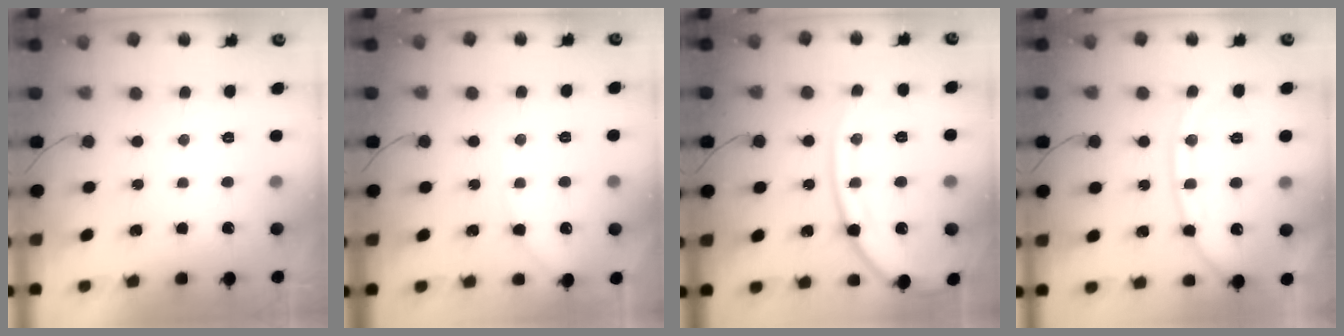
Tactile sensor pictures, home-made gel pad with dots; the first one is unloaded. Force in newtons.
{"total": 6.7, "press": 6.6, "slide": 0.9}
{"total": 17.0, "press": 17.0, "slide": 1.7}
{"total": 13.1, "press": 13.1, "slide": 1.4}